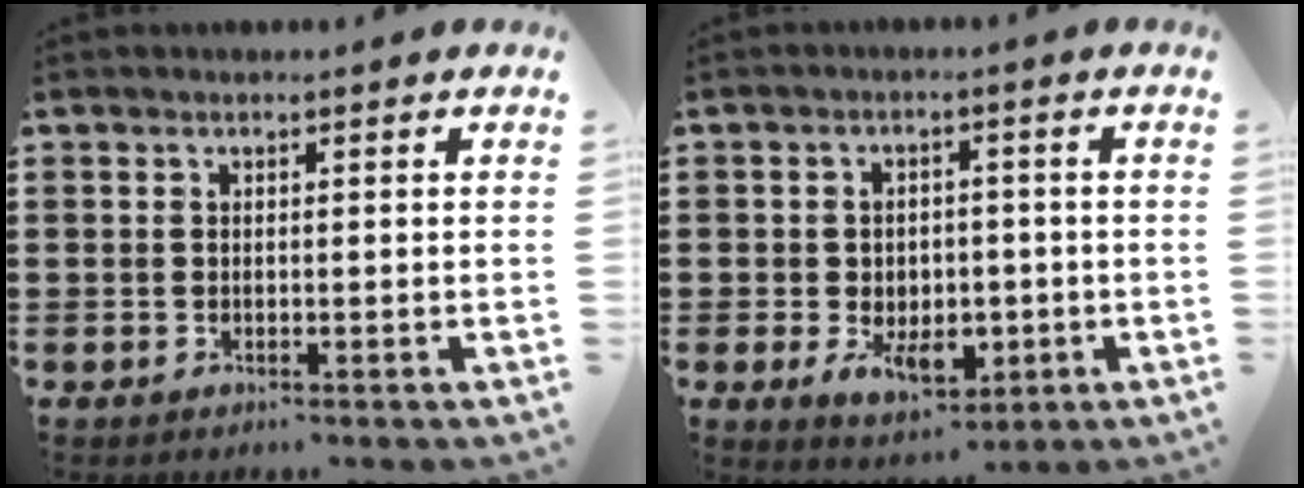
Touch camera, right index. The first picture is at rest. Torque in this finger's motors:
{"motor_torque": [1.38, 0.76, 0.47, 0.07]}